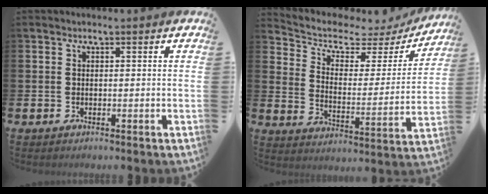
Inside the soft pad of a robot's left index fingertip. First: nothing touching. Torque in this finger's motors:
{"motor_torque": [1.14, -0.99, 0.09, 0.00]}